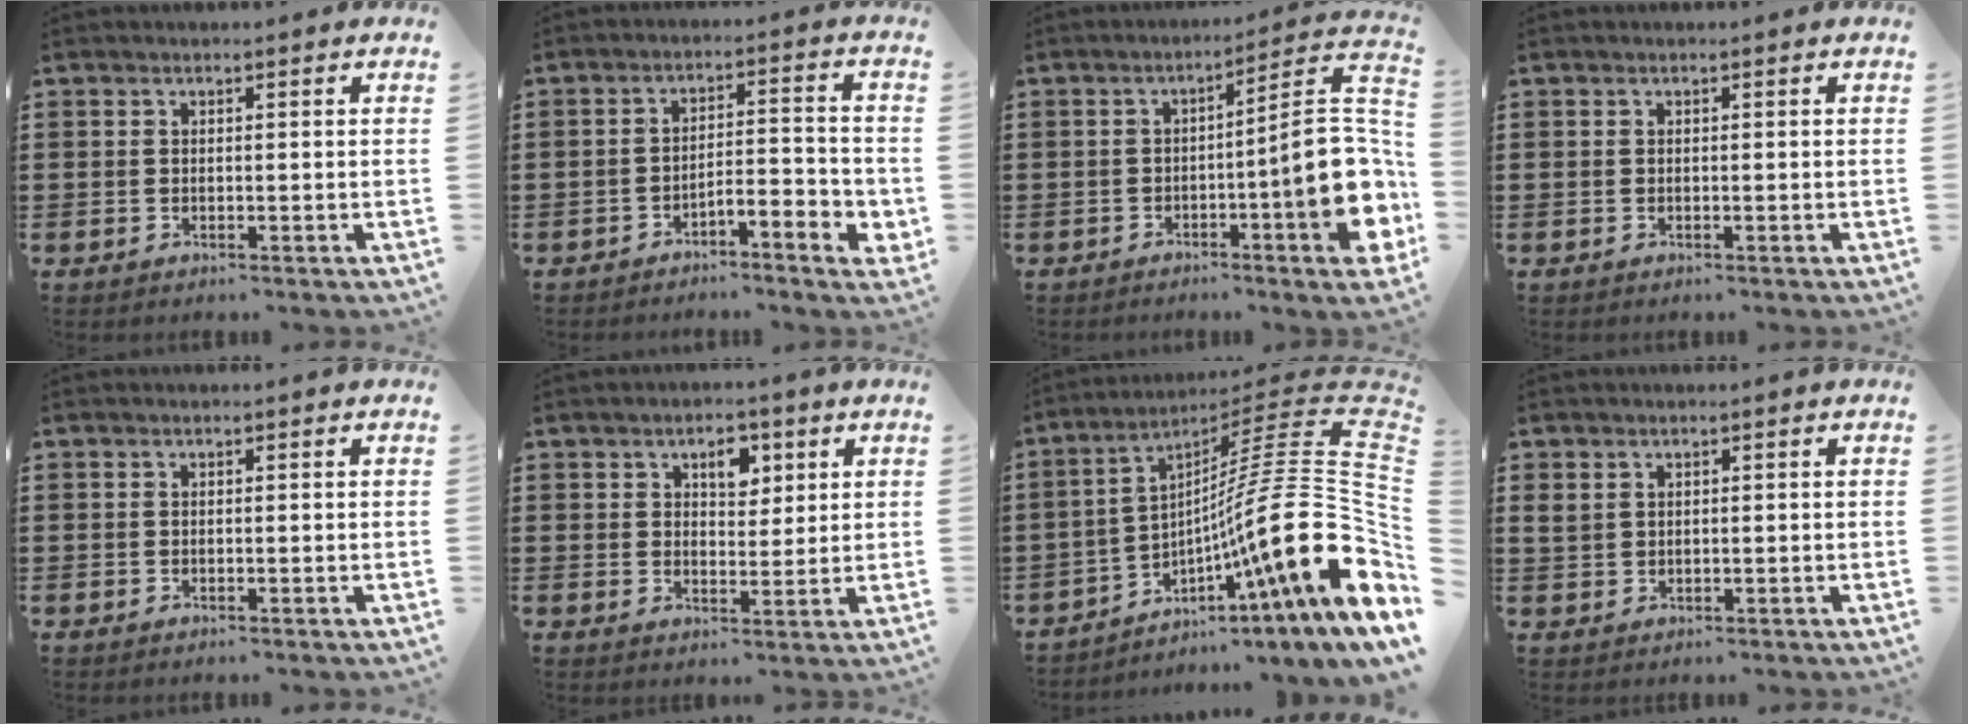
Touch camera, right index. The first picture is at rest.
{"total": 4.3, "force": [-3.6, 0.5, 2.4], "torque": [-0.041, 0.001, -0.071]}
{"total": 13.1, "force": [-2.2, 2.6, 12.6], "torque": [-0.168, -0.021, -0.040]}
{"total": 0.0}
{"total": 0.0}
{"total": 4.4, "force": [2.2, 2.7, 2.6], "torque": [-0.038, 0.003, 0.032]}
{"total": 18.1, "force": [-2.9, 2.0, 17.8], "torque": [-0.302, -0.038, -0.063]}
{"total": 1.4, "force": [0.9, 1.0, 0.5], "torque": [-0.012, 0.005, 0.017]}